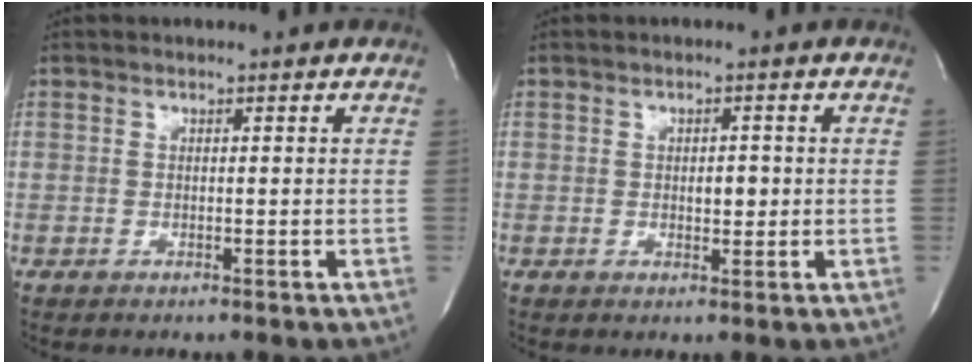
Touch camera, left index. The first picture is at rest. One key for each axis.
{"total": 2.1, "fx": -0.2, "fy": 1.1, "fz": 1.8, "tx": -0.029, "ty": -0.006, "tz": -0.001}